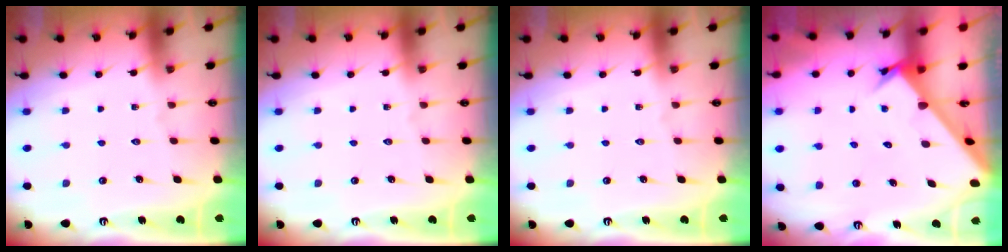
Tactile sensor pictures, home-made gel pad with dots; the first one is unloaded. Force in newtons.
{"total": 0.0}
{"total": 0.0}
{"total": 2.7, "press": 2.7, "slide": 0.3}